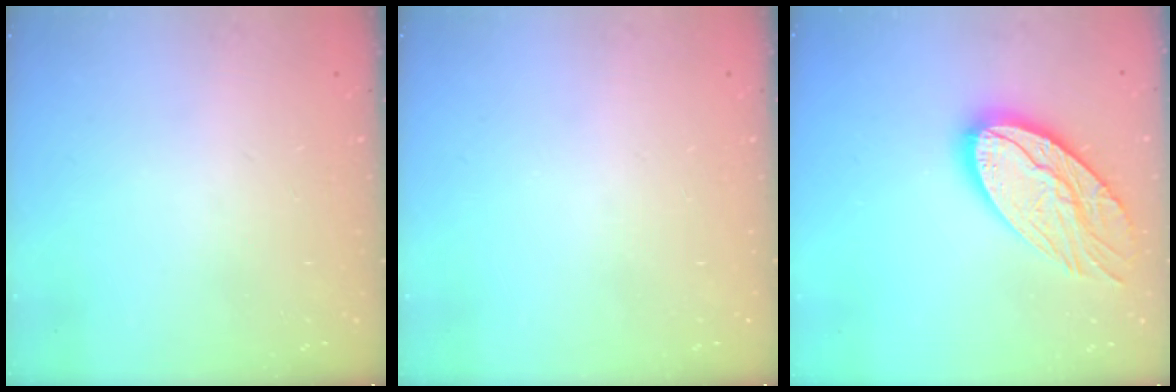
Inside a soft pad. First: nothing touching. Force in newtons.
{"total": 0.0}
{"total": 17.0, "press": 17.0, "slide": 1.1}